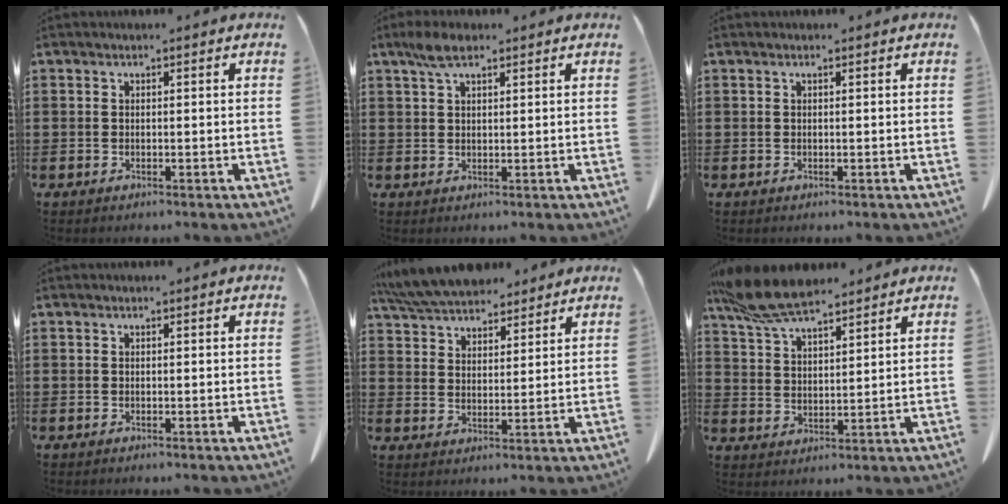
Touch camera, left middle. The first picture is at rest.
{"total": 3.7, "force": [2.3, 1.4, 2.5], "torque": [-0.055, 0.006, 0.041]}
{"total": 0.0}
{"total": 0.0}
{"total": 7.6, "force": [7.0, 2.1, 2.1], "torque": [-0.069, -0.019, 0.131]}
{"total": 8.9, "force": [7.6, 2.2, 4.2], "torque": [-0.106, -0.015, 0.142]}